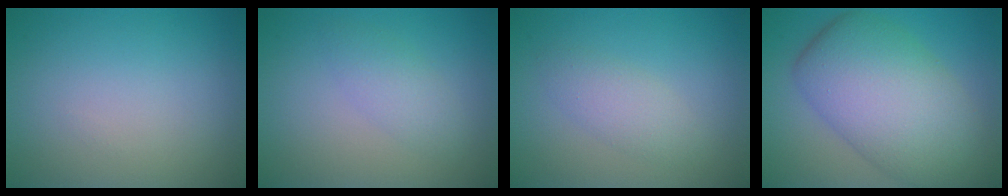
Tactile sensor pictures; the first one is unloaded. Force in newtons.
{"total": 2.0, "press": 2.0, "slide": 0.1}
{"total": 2.2, "press": 2.2, "slide": 0.0}
{"total": 10.6, "press": 10.6, "slide": 0.4}